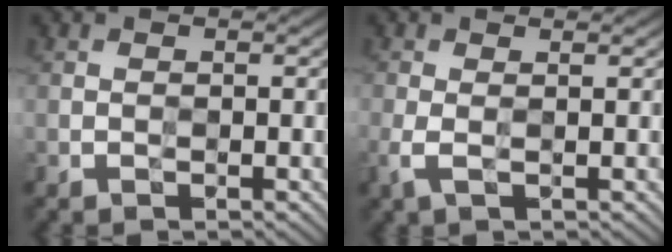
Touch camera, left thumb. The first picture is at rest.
{"total": 2.1, "force": [0.0, 0.5, 2.0], "torque": [-0.056, 0.003, -0.007]}